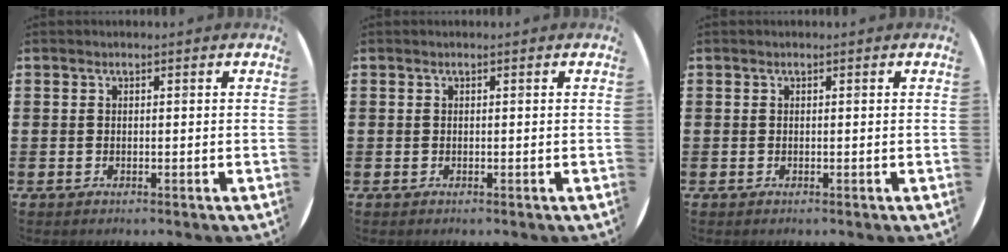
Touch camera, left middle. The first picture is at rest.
{"total": 0.0}
{"total": 0.0}